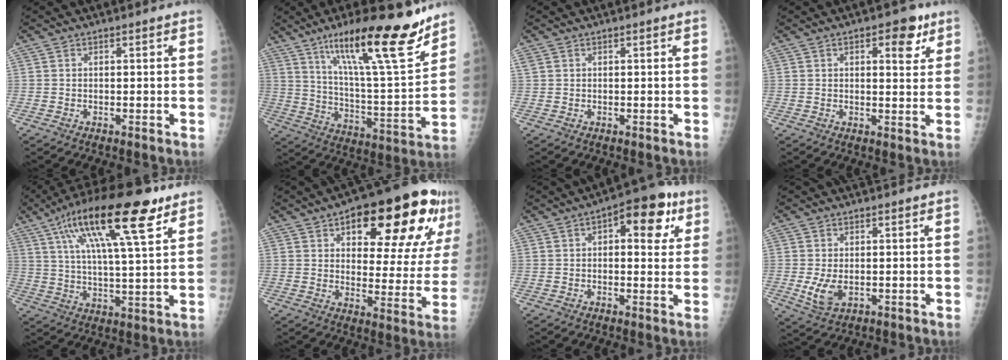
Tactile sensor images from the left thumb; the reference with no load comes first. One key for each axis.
{"total": 23.1, "fx": 15.4, "fy": 4.2, "fz": 16.7, "tx": -0.244, "ty": -0.073, "tz": 0.254}
{"total": 0.8, "fx": 0.4, "fy": 0.6, "fz": 0.3, "tx": -0.005, "ty": 0.010, "tz": 0.010}
{"total": 6.2, "fx": 3.0, "fy": 2.9, "fz": 4.6, "tx": -0.040, "ty": -0.011, "tz": 0.034}
{"total": 21.0, "fx": 10.8, "fy": 5.5, "fz": 17.2, "tx": -0.282, "ty": -0.010, "tz": 0.178}
{"total": 24.4, "fx": 12.7, "fy": 9.6, "fz": 18.5, "tx": -0.208, "ty": -0.016, "tz": 0.177}
{"total": 11.4, "fx": 4.1, "fy": 5.5, "fz": 9.1, "tx": -0.083, "ty": 0.008, "tz": 0.045}
{"total": 5.0, "fx": -0.7, "fy": 3.1, "fz": 3.9, "tx": -0.080, "ty": -0.010, "tz": -0.005}